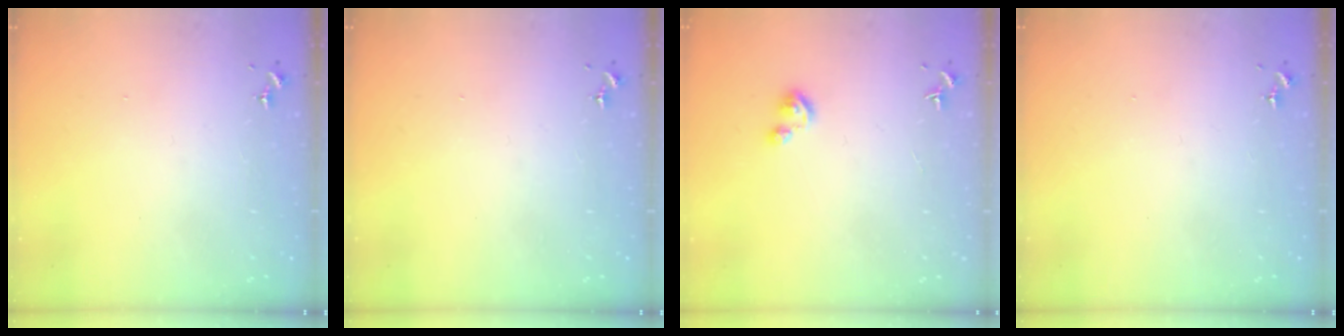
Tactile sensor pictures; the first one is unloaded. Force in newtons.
{"total": 0.0}
{"total": 2.8, "press": 2.8, "slide": 0.2}
{"total": 0.0}